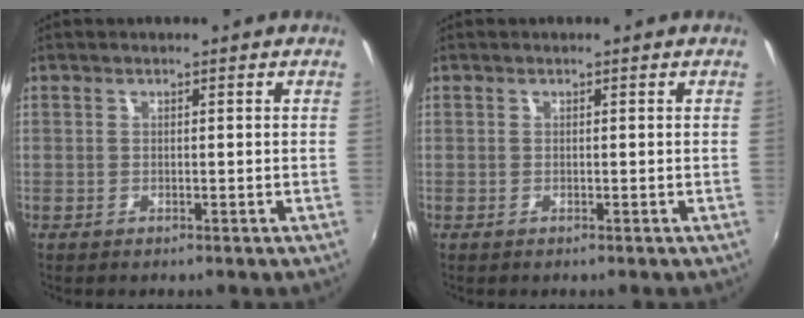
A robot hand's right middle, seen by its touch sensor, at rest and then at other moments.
{"total": 0.0}